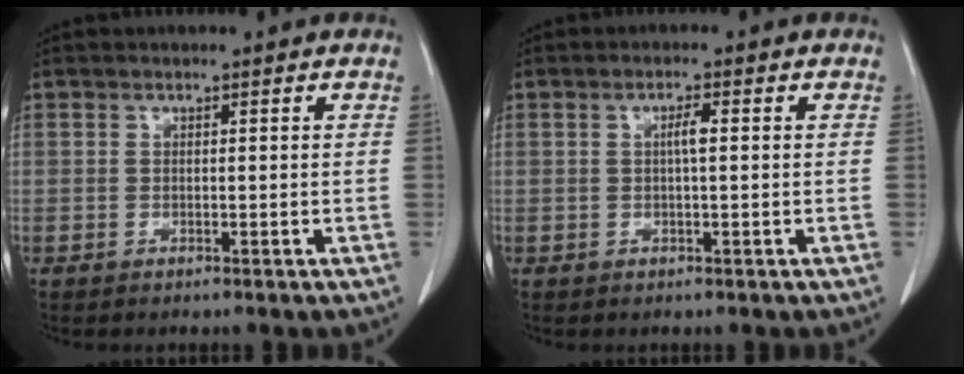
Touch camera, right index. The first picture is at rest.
{"total": 1.9, "force": [0.2, 0.1, 1.9], "torque": [-0.034, 0.003, 0.002]}